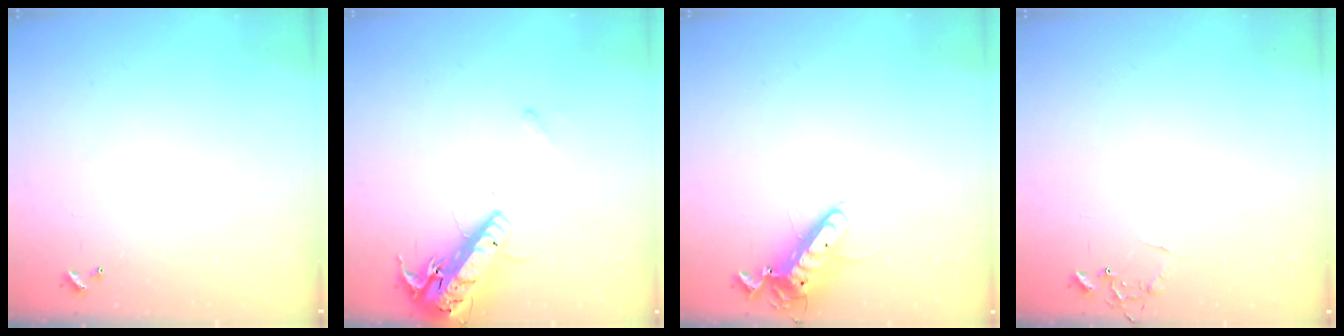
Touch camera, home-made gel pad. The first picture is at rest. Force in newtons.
{"total": 17.3, "press": 16.9, "slide": 3.7}
{"total": 11.9, "press": 11.7, "slide": 2.2}
{"total": 6.4, "press": 6.4, "slide": 0.4}